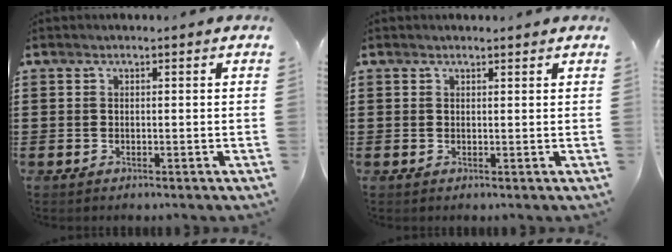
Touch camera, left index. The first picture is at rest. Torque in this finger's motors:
{"motor_torque": [-0.08, -0.54, -0.07, -0.02]}